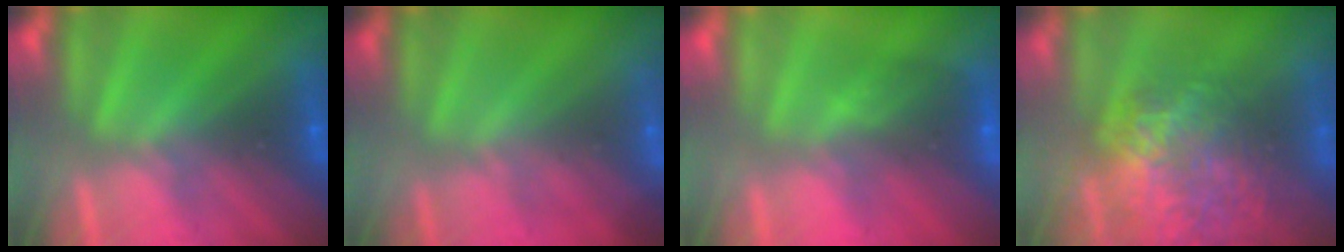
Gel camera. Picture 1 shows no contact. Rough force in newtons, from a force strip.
{"total": 1.8}
{"total": 3.0}
{"total": 11.2}